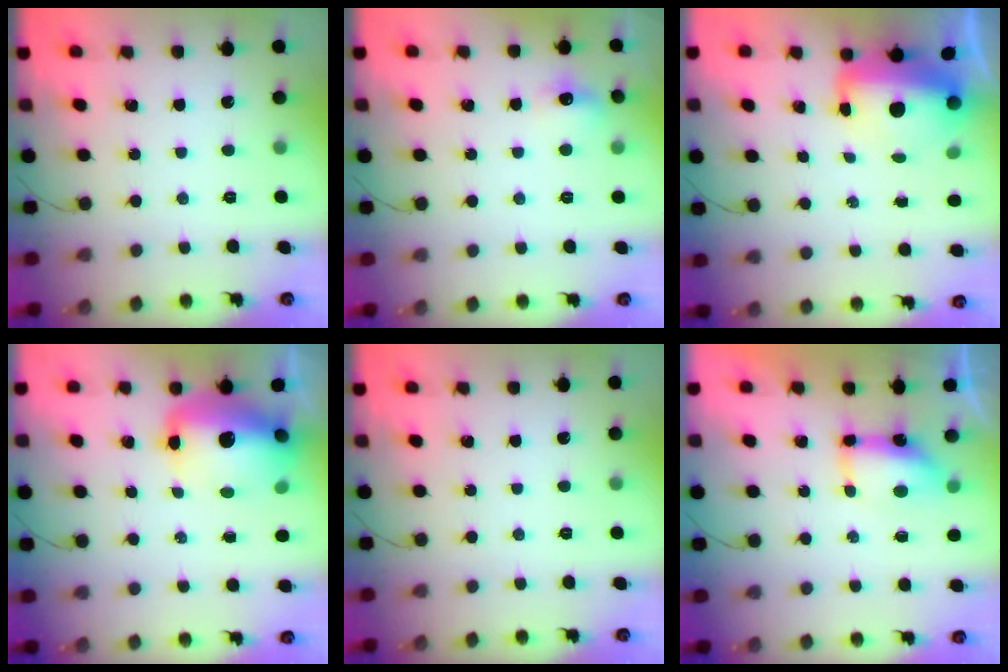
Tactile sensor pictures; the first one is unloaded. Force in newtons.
{"total": 6.8, "press": 6.6, "slide": 1.3}
{"total": 10.6, "press": 10.3, "slide": 2.5}
{"total": 15.2, "press": 14.8, "slide": 3.5}
{"total": 0.0}
{"total": 7.1, "press": 7.1, "slide": 0.5}